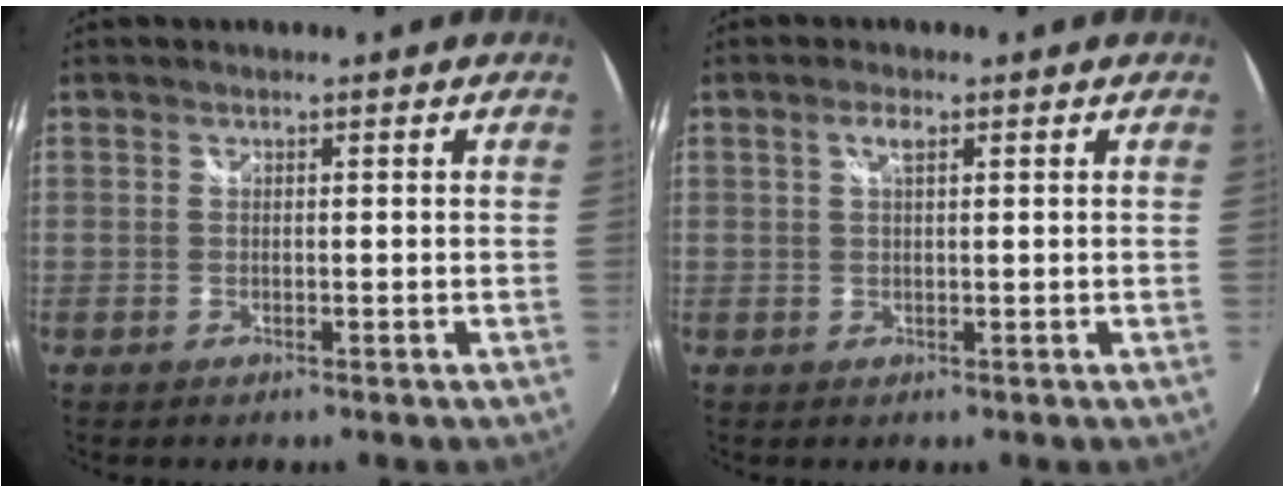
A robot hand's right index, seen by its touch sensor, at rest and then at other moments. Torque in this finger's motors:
{"motor_torque": [0.03, 0.01, 0.01, 0.03]}